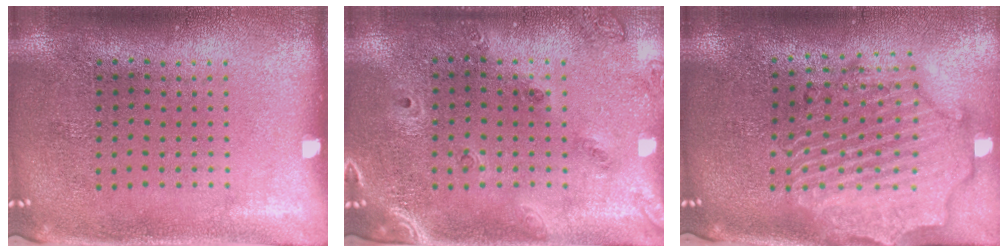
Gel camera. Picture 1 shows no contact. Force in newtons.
{"total": 1.4, "press": 1.3, "slide": 0.6}
{"total": 2.9, "press": 2.6, "slide": 1.3}